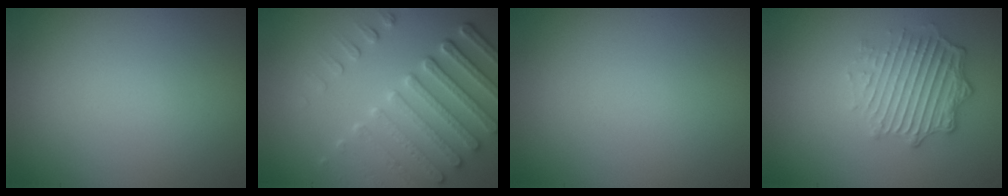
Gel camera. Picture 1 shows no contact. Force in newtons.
{"total": 6.2, "press": 5.1, "slide": 3.5}
{"total": 0.0}
{"total": 4.1, "press": 3.2, "slide": 2.5}